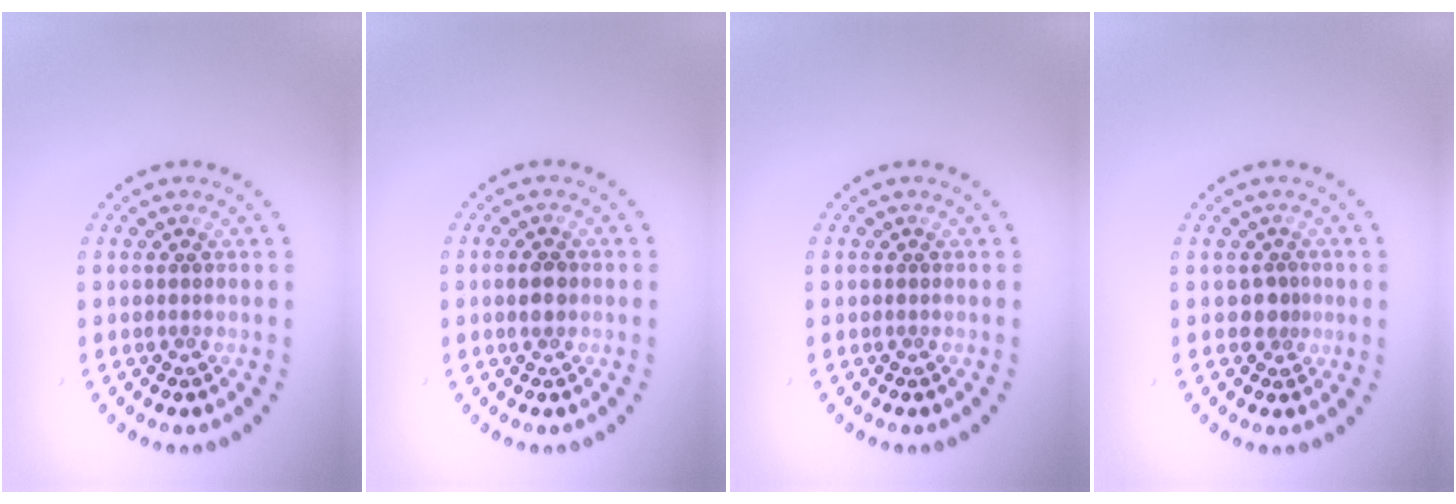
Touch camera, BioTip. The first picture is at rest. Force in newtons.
{"total": 1.6, "press": 1.6, "slide": 0.2}
{"total": 0.0}
{"total": 1.2, "press": 0.8, "slide": 0.9}